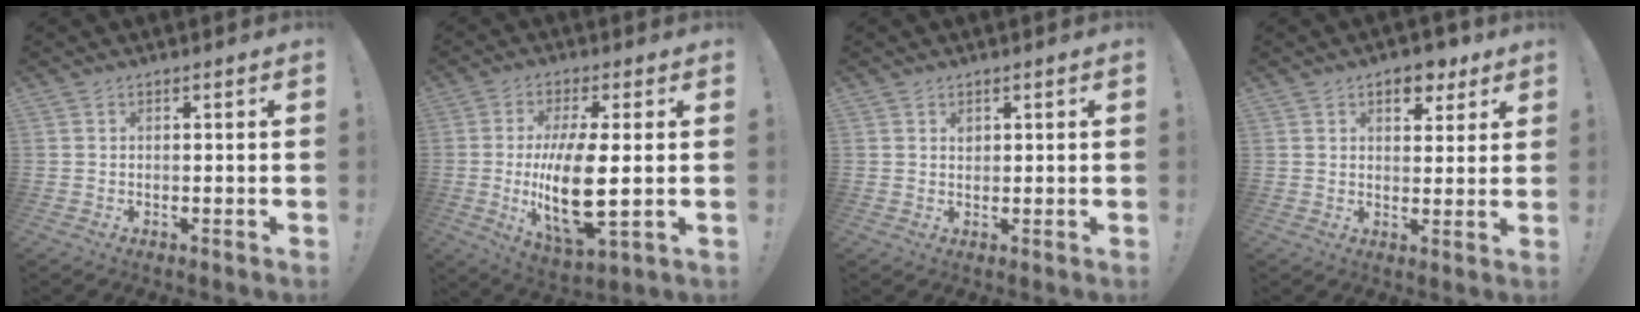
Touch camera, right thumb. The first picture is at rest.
{"total": 16.8, "force": [-0.8, 5.0, 16.0], "torque": [-0.312, -0.023, -0.014]}
{"total": 1.2, "force": [0.7, 1.0, 0.3], "torque": [0.007, -0.004, 0.010]}
{"total": 7.5, "force": [4.5, 4.5, 3.9], "torque": [-0.043, -0.018, 0.078]}